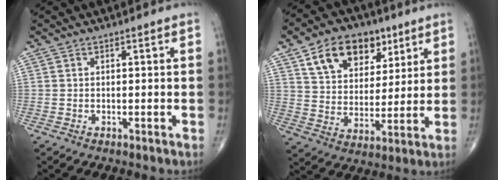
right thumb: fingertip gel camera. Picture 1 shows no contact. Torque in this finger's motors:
{"motor_torque": [-1.13, 1.24, 0.07, 0.00, 0.07]}